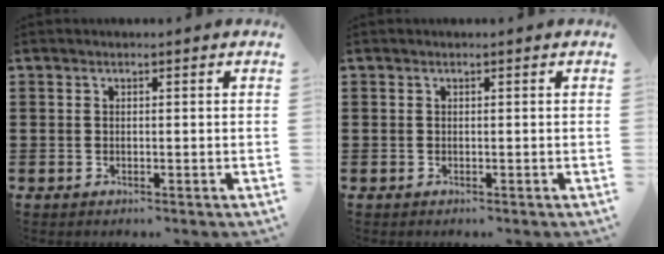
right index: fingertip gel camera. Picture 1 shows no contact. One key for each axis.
{"total": 0.0}